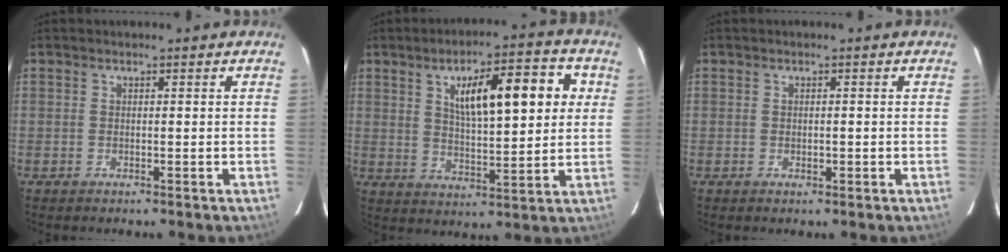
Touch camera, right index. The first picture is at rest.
{"total": 13.4, "force": [4.1, 3.6, 12.2], "torque": [-0.184, 0.020, 0.066]}
{"total": 0.9, "force": [-0.2, 0.5, 0.7], "torque": [-0.011, 0.000, 0.000]}